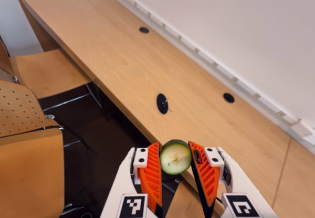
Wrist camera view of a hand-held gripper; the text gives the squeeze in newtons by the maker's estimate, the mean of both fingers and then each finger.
{"total": 9.9, "left": 10.6, "right": 9.3}